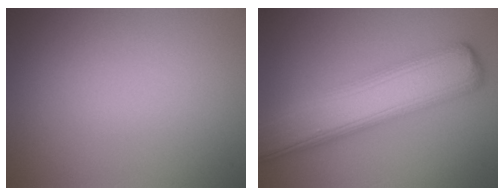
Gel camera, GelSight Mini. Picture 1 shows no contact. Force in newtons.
{"total": 8.2, "press": 8.2, "slide": 0.3}